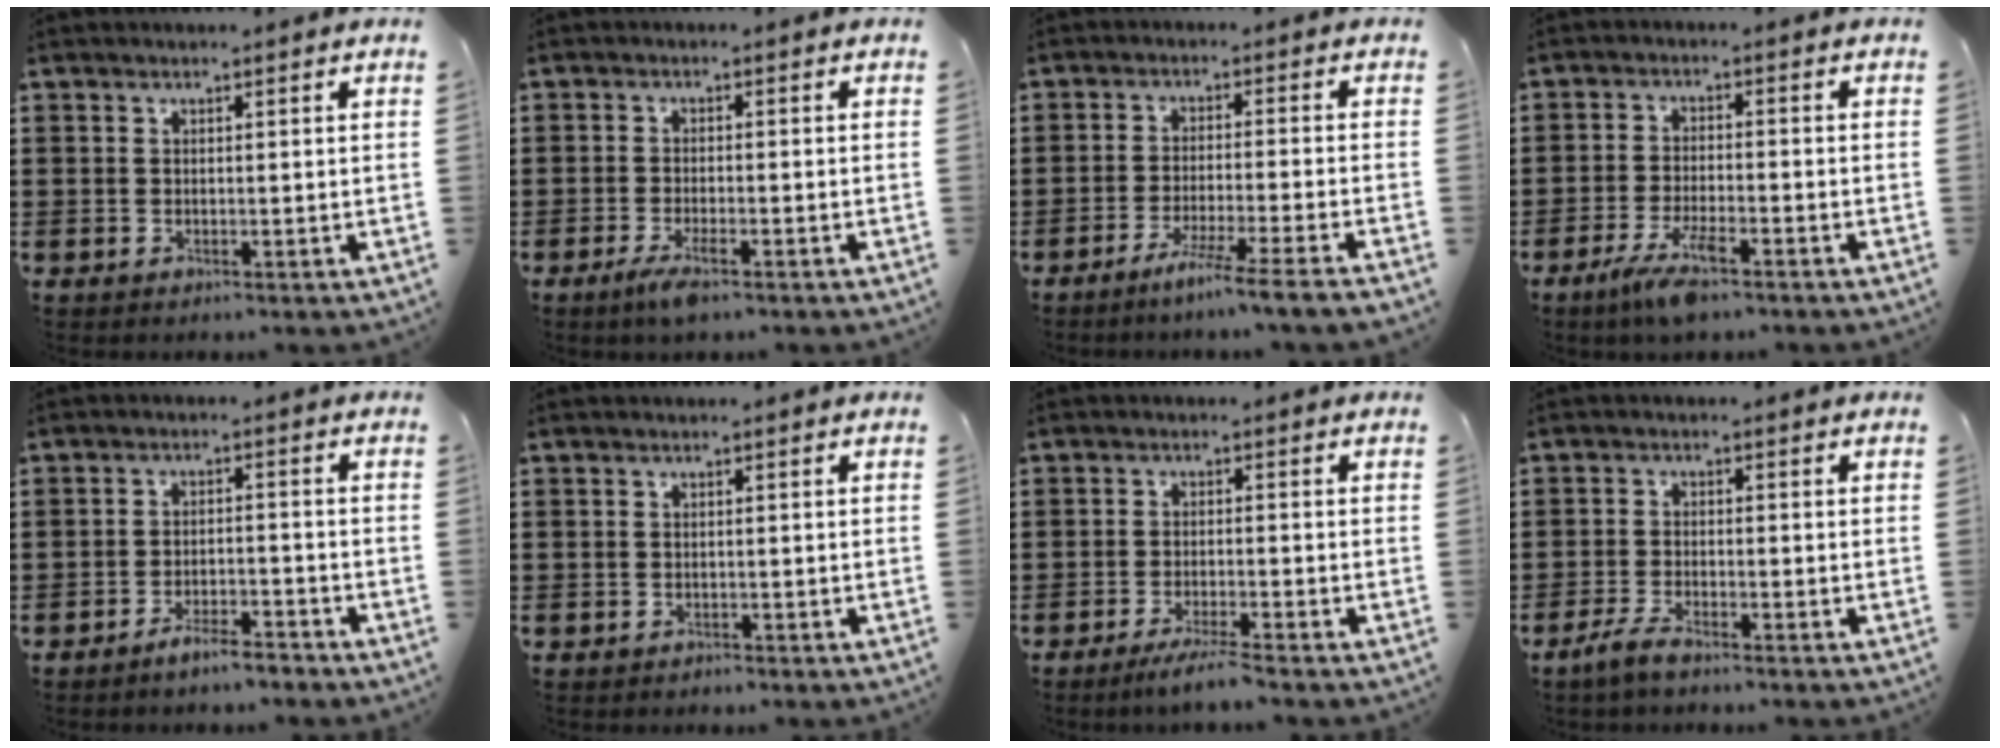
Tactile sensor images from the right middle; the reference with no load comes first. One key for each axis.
{"total": 3.0, "fx": -1.9, "fy": 0.4, "fz": 2.4, "tx": -0.052, "ty": -0.007, "tz": -0.036}
{"total": 5.6, "fx": -4.6, "fy": -1.3, "fz": 2.8, "tx": -0.041, "ty": -0.014, "tz": -0.087}
{"total": 5.8, "fx": -3.7, "fy": 0.9, "fz": 4.3, "tx": -0.096, "ty": -0.013, "tz": -0.070}
{"total": 3.7, "fx": -3.5, "fy": 0.3, "fz": 1.2, "tx": -0.021, "ty": 0.007, "tz": -0.069}
{"total": 0.9, "fx": -0.8, "fy": 0.4, "fz": -0.1, "tx": 0.001, "ty": 0.003, "tz": -0.018}
{"total": 3.6, "fx": -3.1, "fy": -0.2, "fz": 1.8, "tx": -0.035, "ty": -0.007, "tz": -0.059}
{"total": 3.0, "fx": -2.4, "fy": 0.4, "fz": 1.7, "tx": -0.043, "ty": 0.000, "tz": -0.051}